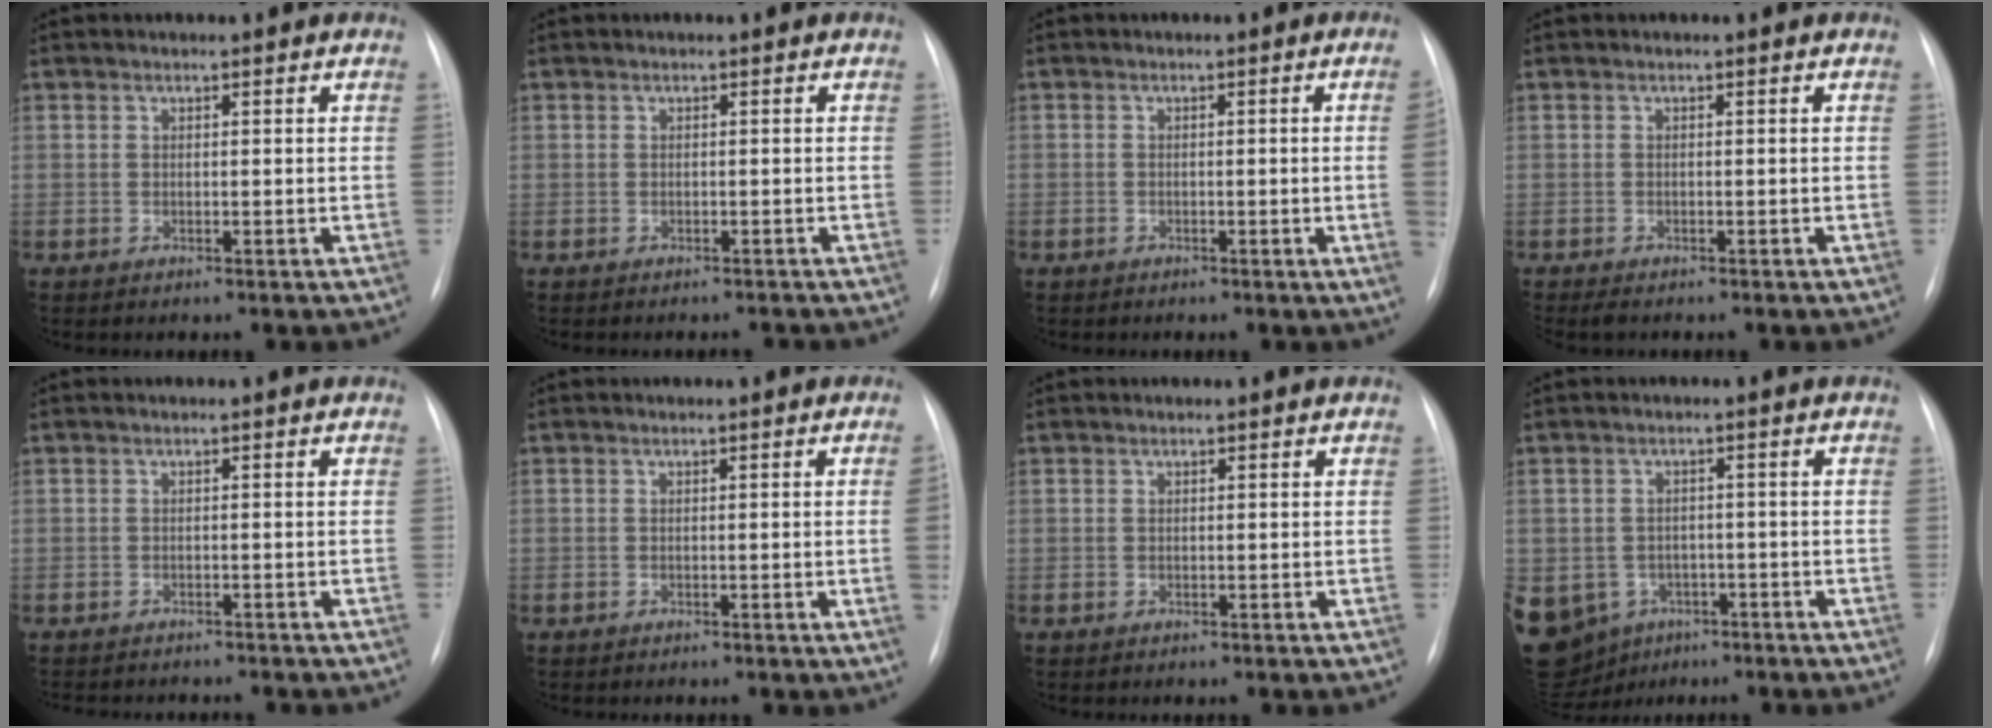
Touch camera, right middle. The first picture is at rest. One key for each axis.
{"total": 2.2, "fx": -2.1, "fy": 0.6, "fz": 0.4, "tx": 0.000, "ty": -0.007, "tz": -0.023}
{"total": 2.4, "fx": -0.5, "fy": -0.5, "fz": 2.3, "tx": -0.035, "ty": 0.000, "tz": -0.006}
{"total": 2.0, "fx": -1.6, "fy": 0.6, "fz": 1.0, "tx": -0.017, "ty": -0.005, "tz": -0.020}
{"total": 5.9, "fx": -5.3, "fy": 1.6, "fz": 1.8, "tx": -0.020, "ty": -0.001, "tz": -0.066}
{"total": 1.8, "fx": -0.2, "fy": -0.6, "fz": 1.6, "tx": -0.023, "ty": -0.002, "tz": 0.000}
{"total": 0.0}
{"total": 18.1, "fx": -7.9, "fy": 14.8, "fz": 6.7, "tx": -0.214, "ty": 0.006, "tz": -0.097}